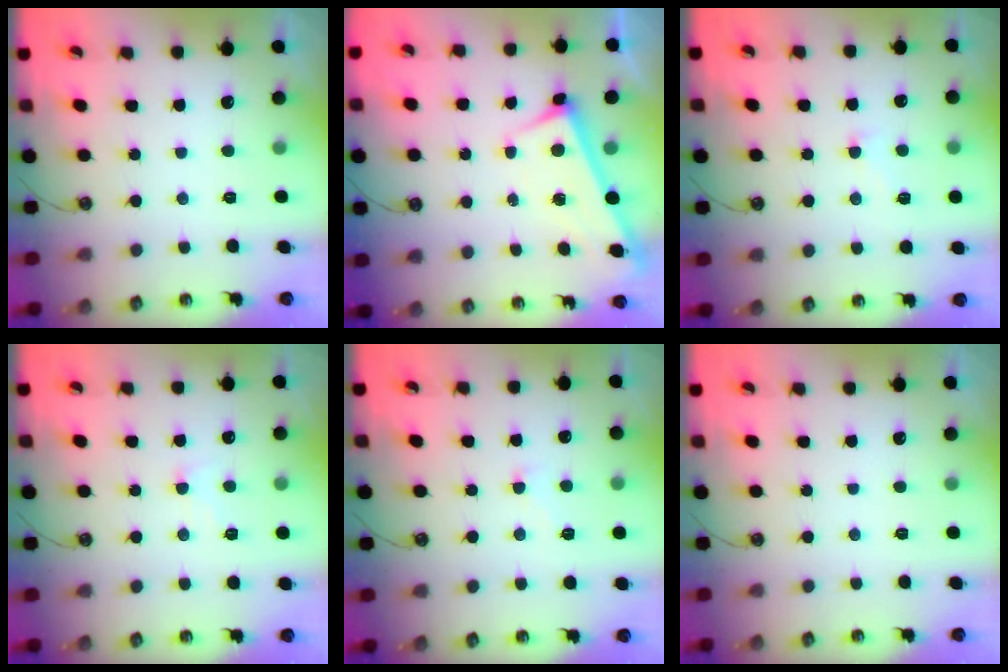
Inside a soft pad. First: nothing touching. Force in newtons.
{"total": 3.0, "press": 3.0, "slide": 0.1}
{"total": 0.8, "press": 0.6, "slide": 0.6}
{"total": 2.8, "press": 2.7, "slide": 0.6}
{"total": 1.0, "press": 0.8, "slide": 0.5}
{"total": 0.0}